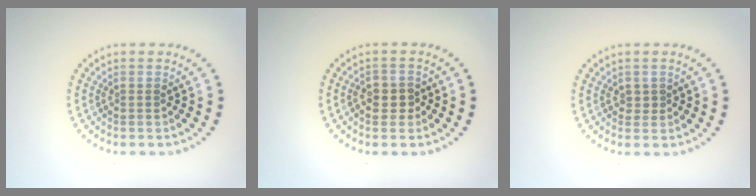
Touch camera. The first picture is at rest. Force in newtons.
{"total": 2.4, "press": 2.3, "slide": 0.9}
{"total": 0.5, "press": 0.5, "slide": 0.2}